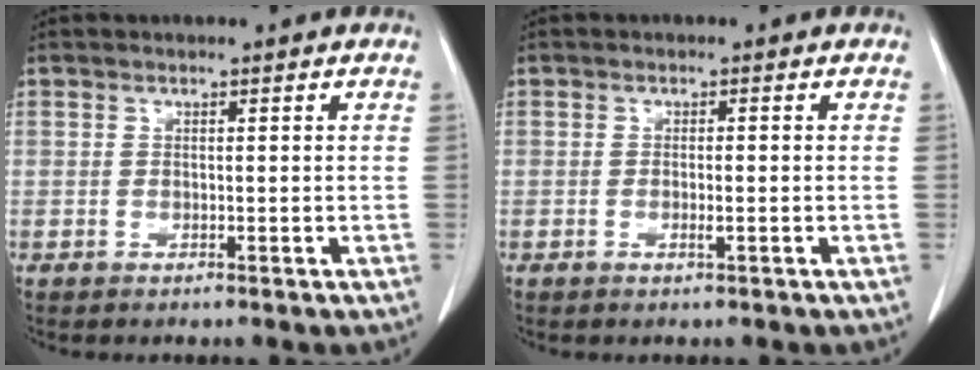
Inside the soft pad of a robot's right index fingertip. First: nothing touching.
{"total": 1.4, "force": [-0.4, 0.0, 1.3], "torque": [-0.024, -0.002, -0.008]}